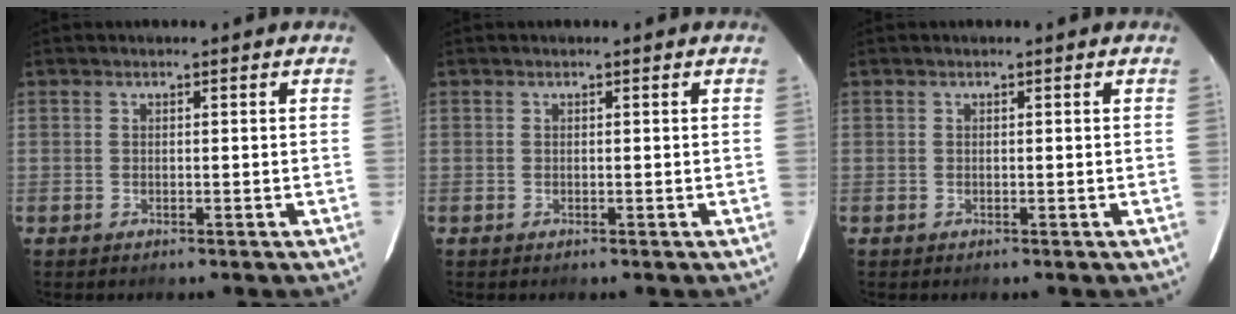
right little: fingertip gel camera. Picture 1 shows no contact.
{"total": 0.0}
{"total": 0.0}